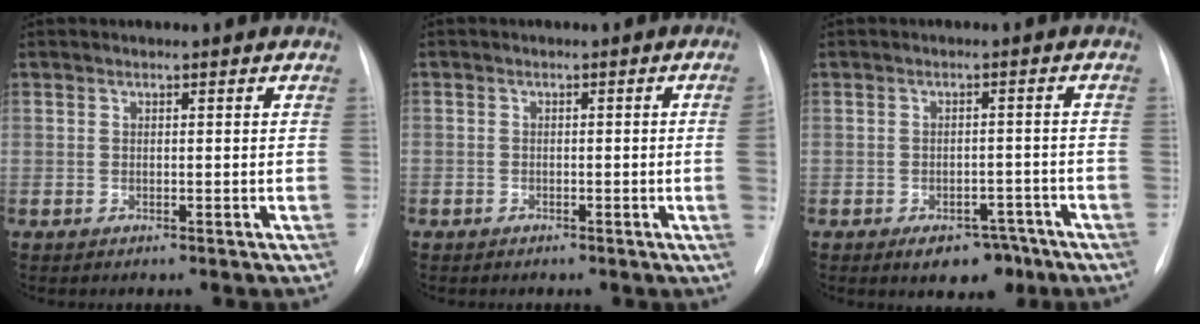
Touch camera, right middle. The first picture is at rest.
{"total": 2.3, "force": [-0.6, -0.5, 2.2], "torque": [-0.031, 0.003, -0.010]}
{"total": 5.8, "force": [-4.0, 3.2, 2.8], "torque": [-0.029, 0.012, -0.049]}